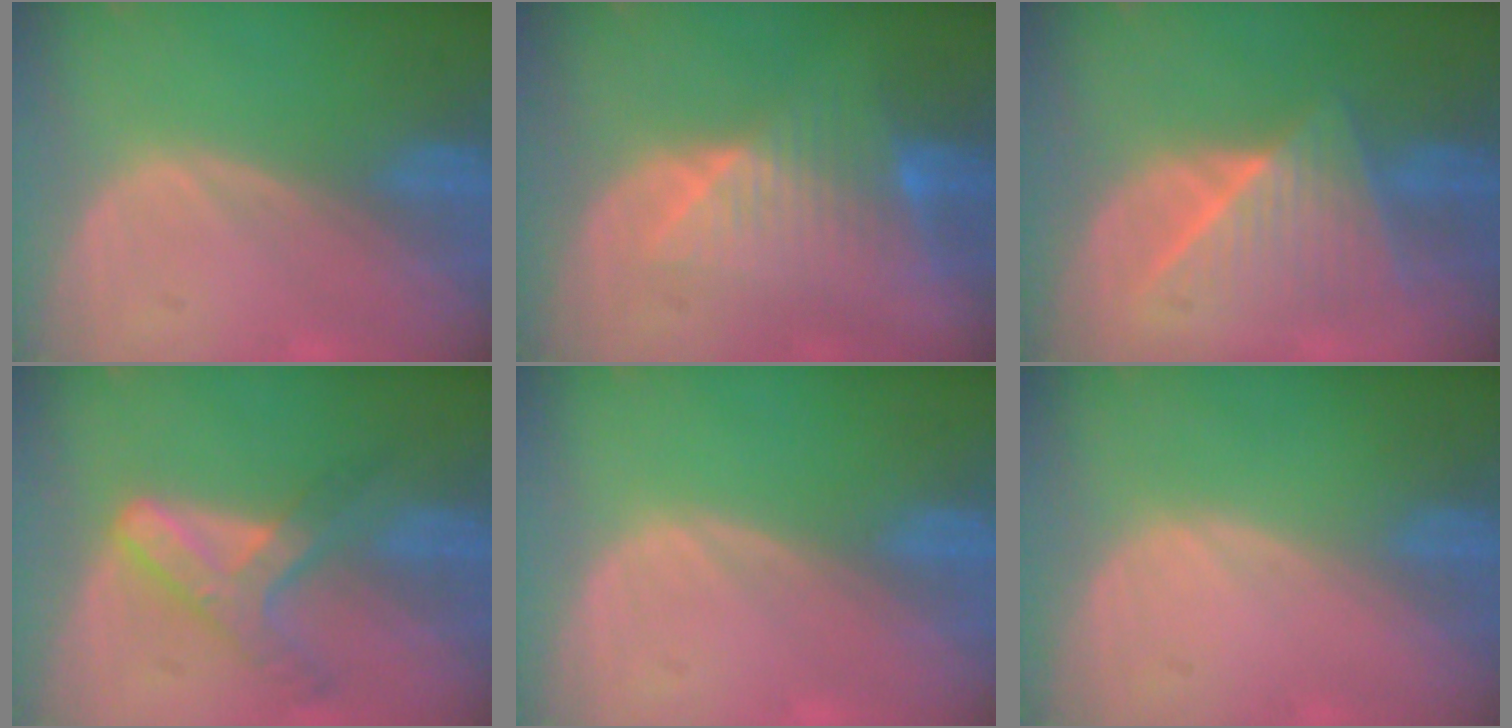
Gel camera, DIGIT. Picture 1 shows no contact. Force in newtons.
{"total": 7.9, "press": 6.9, "slide": 3.8}
{"total": 7.0, "press": 7.0, "slide": 0.2}
{"total": 7.0, "press": 5.9, "slide": 3.7}
{"total": 0.0}
{"total": 0.0}